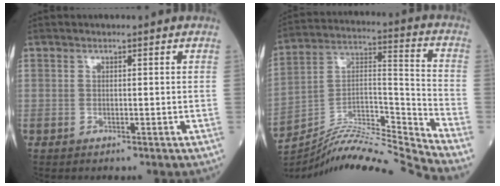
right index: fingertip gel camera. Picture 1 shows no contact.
{"total": 18.1, "force": [-17.3, -2.4, 4.9], "torque": [-0.091, 0.033, -0.298]}